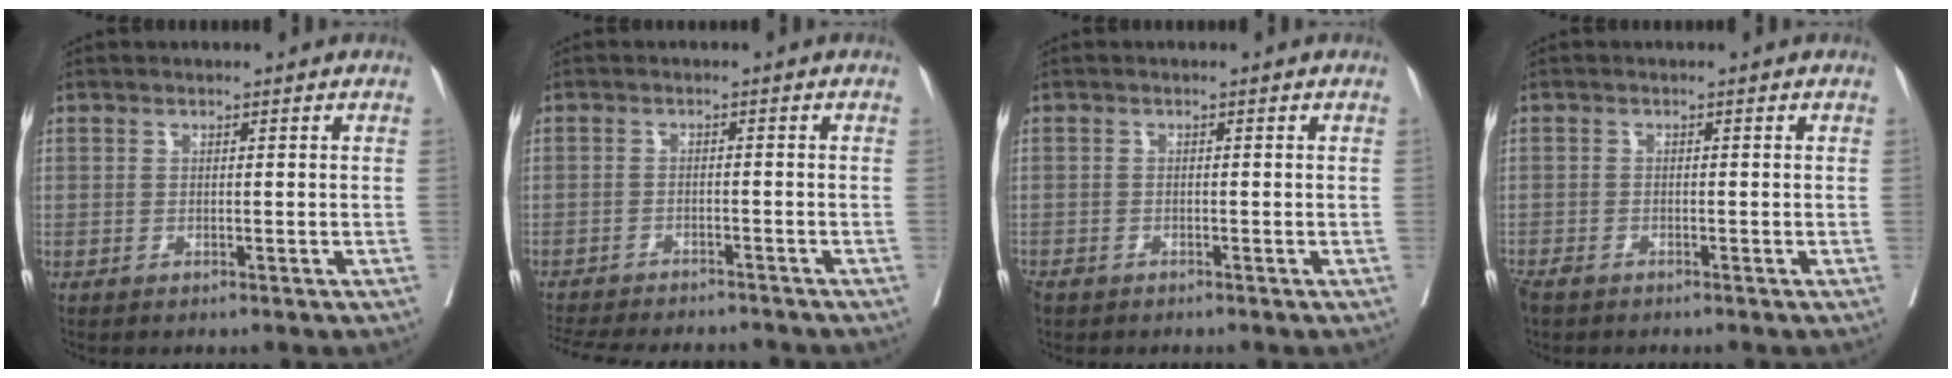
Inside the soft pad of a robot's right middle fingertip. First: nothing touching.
{"total": 14.2, "force": [-12.9, 3.0, 5.1], "torque": [-0.111, -0.013, -0.176]}
{"total": 1.5, "force": [-1.2, 0.8, 0.4], "torque": [-0.012, -0.002, -0.021]}
{"total": 2.2, "force": [-1.8, 0.9, 1.0], "torque": [-0.023, -0.005, -0.031]}